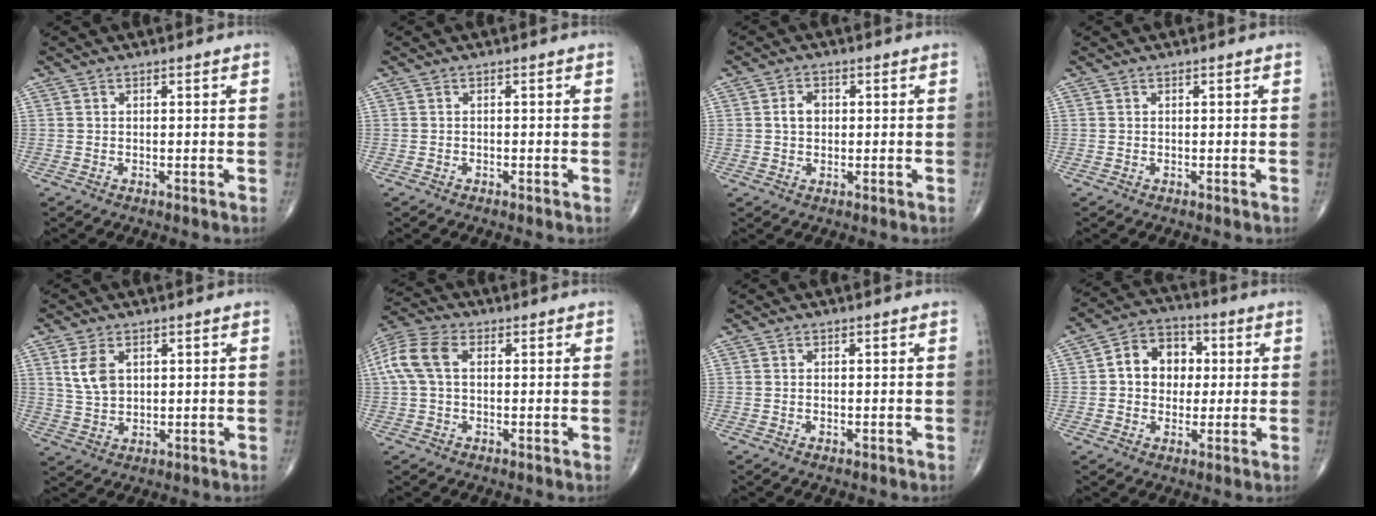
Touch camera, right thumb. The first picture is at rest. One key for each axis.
{"total": 0.0}
{"total": 3.4, "fx": 0.4, "fy": 2.7, "fz": 2.1, "tx": -0.028, "ty": 0.005, "tz": 0.006}
{"total": 0.0}
{"total": 5.9, "fx": 2.1, "fy": 3.7, "fz": 4.0, "tx": -0.070, "ty": -0.007, "tz": 0.050}
{"total": 9.1, "fx": 1.5, "fy": 5.8, "fz": 6.9, "tx": -0.166, "ty": 0.029, "tz": 0.028}
{"total": 0.6, "fx": -0.2, "fy": 0.3, "fz": 0.5, "tx": -0.014, "ty": 0.003, "tz": -0.001}
{"total": 10.3, "fx": 1.3, "fy": 8.2, "fz": 6.1, "tx": -0.056, "ty": 0.018, "tz": 0.011}